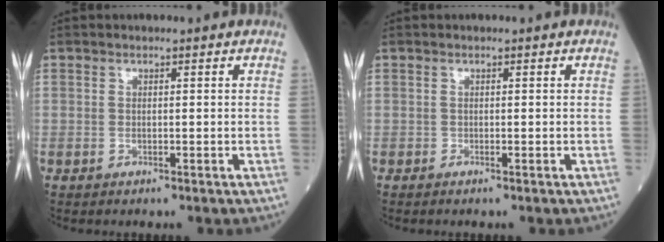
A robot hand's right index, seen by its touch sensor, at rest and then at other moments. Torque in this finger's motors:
{"motor_torque": [0.01, 0.00, -0.03, 0.00]}